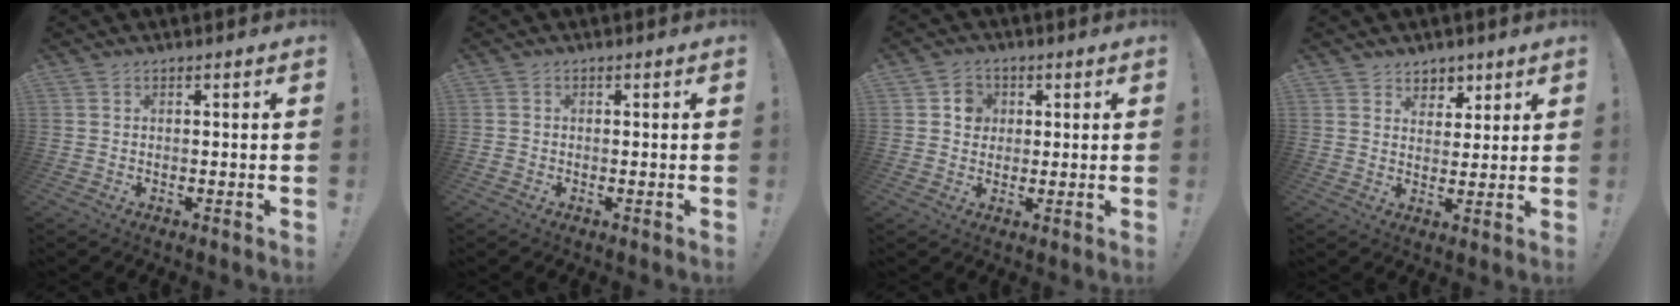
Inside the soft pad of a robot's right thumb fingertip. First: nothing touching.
{"total": 0.9, "force": [-0.6, 0.8, 0.1], "torque": [-0.008, 0.005, -0.008]}
{"total": 5.5, "force": [1.3, 4.9, 2.0], "torque": [-0.018, -0.001, 0.023]}
{"total": 5.7, "force": [3.7, 4.3, 0.6], "torque": [-0.008, -0.024, 0.073]}